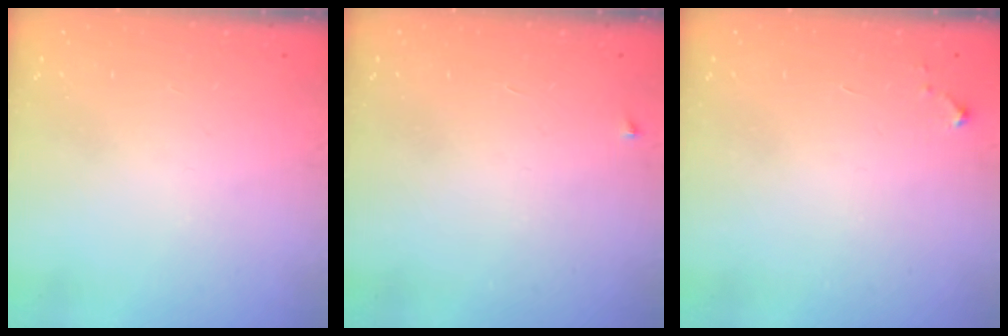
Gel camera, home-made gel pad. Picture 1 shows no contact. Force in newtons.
{"total": 2.5, "press": 2.4, "slide": 0.4}
{"total": 2.6, "press": 2.6, "slide": 0.4}